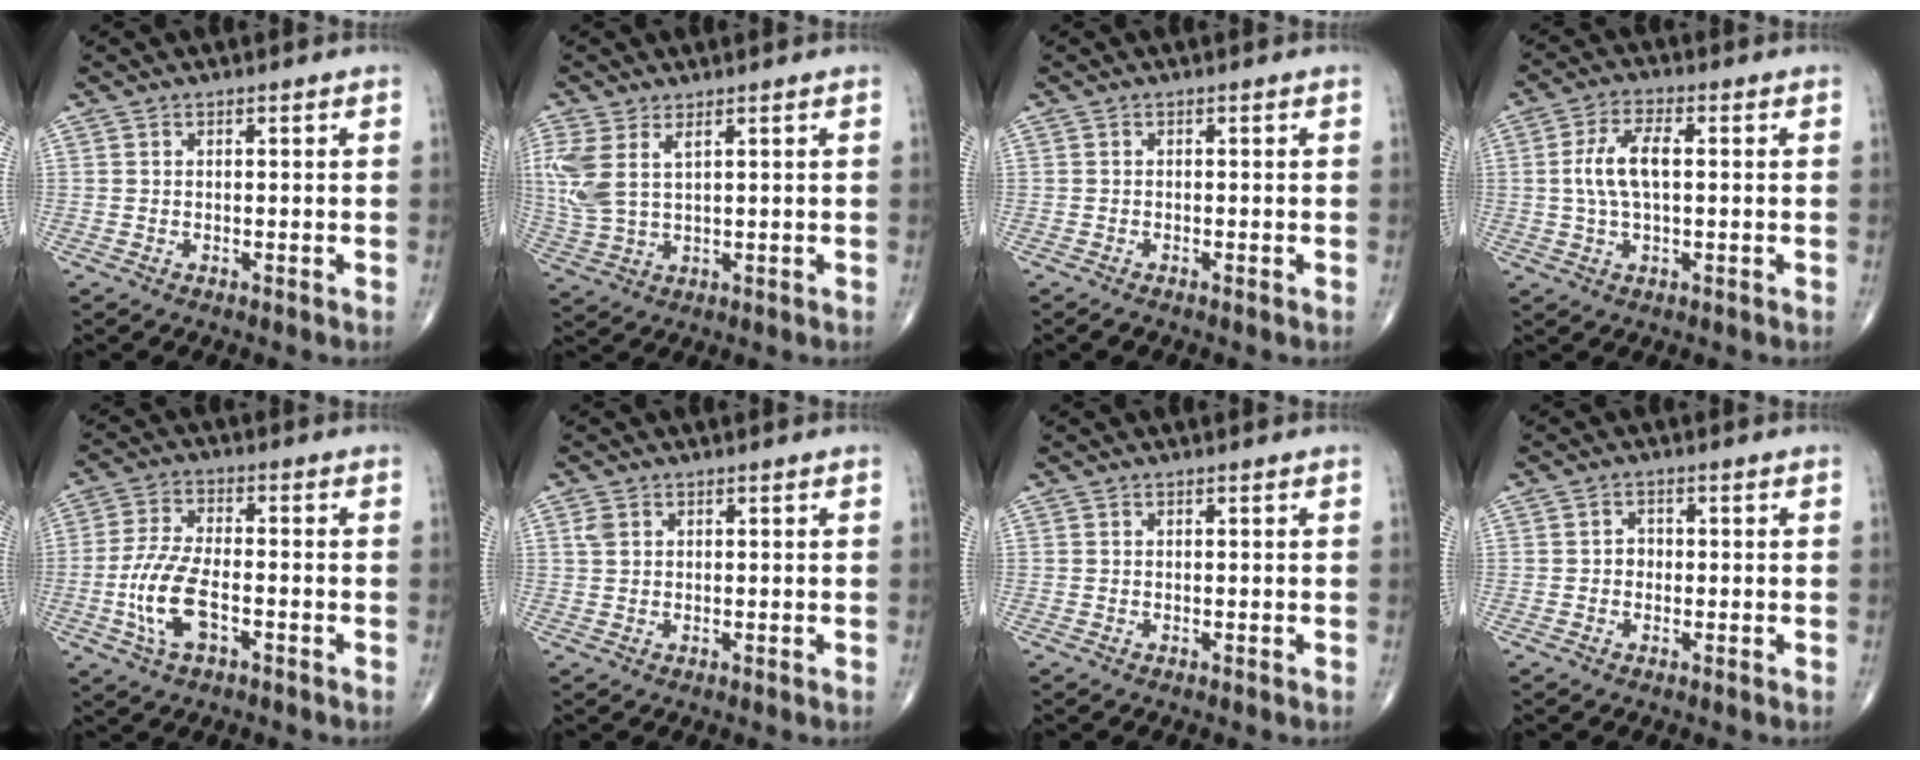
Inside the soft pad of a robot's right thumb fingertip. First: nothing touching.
{"total": 8.0, "force": [3.1, 3.6, 6.5], "torque": [-0.170, -0.002, 0.074]}
{"total": 0.7, "force": [-0.6, 0.1, 0.4], "torque": [-0.015, -0.002, -0.013]}
{"total": 7.6, "force": [0.6, 3.3, 6.8], "torque": [-0.141, 0.012, 0.006]}
{"total": 9.7, "force": [-2.9, 4.4, 8.2], "torque": [-0.178, 0.016, -0.057]}
{"total": 1.8, "force": [0.7, 1.3, 1.1], "torque": [-0.023, 0.004, 0.019]}
{"total": 0.0}
{"total": 1.7, "force": [-0.3, 1.5, 0.8], "torque": [0.002, 0.006, -0.009]}